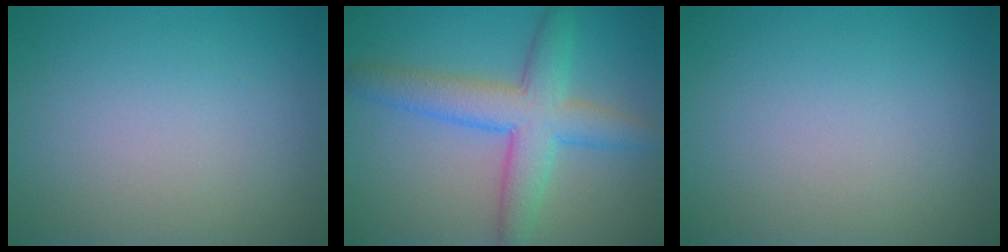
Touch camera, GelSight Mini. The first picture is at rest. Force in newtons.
{"total": 6.2, "press": 6.2, "slide": 0.2}
{"total": 0.0}